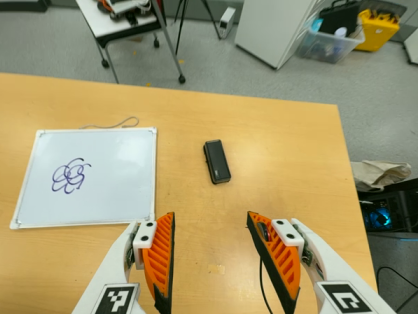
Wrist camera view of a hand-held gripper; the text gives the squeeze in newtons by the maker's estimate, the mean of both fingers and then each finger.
{"total": 0.0}